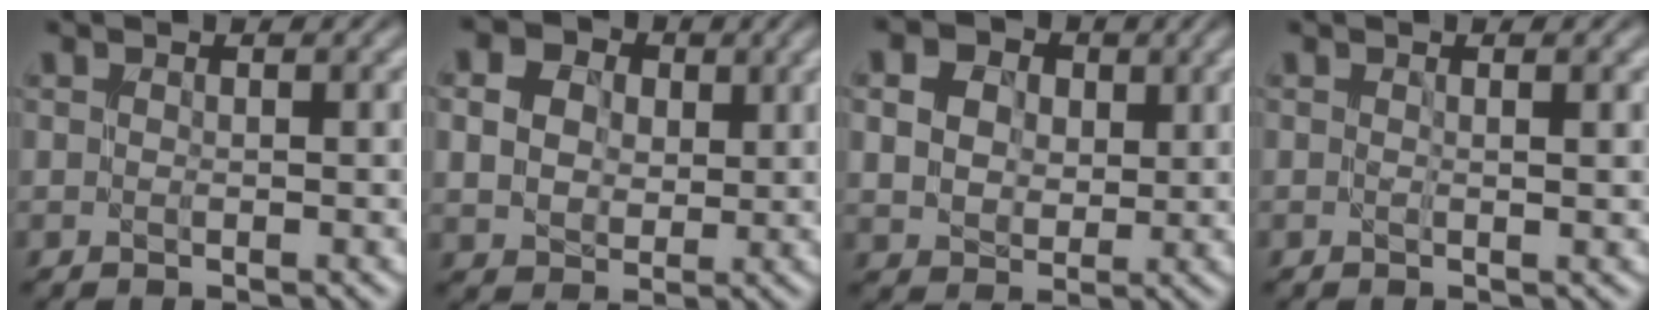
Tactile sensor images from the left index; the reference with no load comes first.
{"total": 5.4, "force": [1.9, 4.1, 2.9], "torque": [-0.080, 0.006, 0.024]}
{"total": 7.1, "force": [3.0, 5.2, 3.8], "torque": [-0.092, 0.021, 0.041]}
{"total": 1.2, "force": [0.2, 0.3, 1.1], "torque": [-0.014, -0.001, -0.003]}